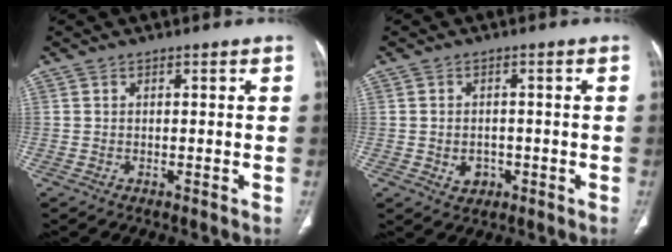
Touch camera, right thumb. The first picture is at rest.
{"total": 3.3, "force": [-1.0, 2.7, 1.6], "torque": [-0.014, 0.005, -0.005]}